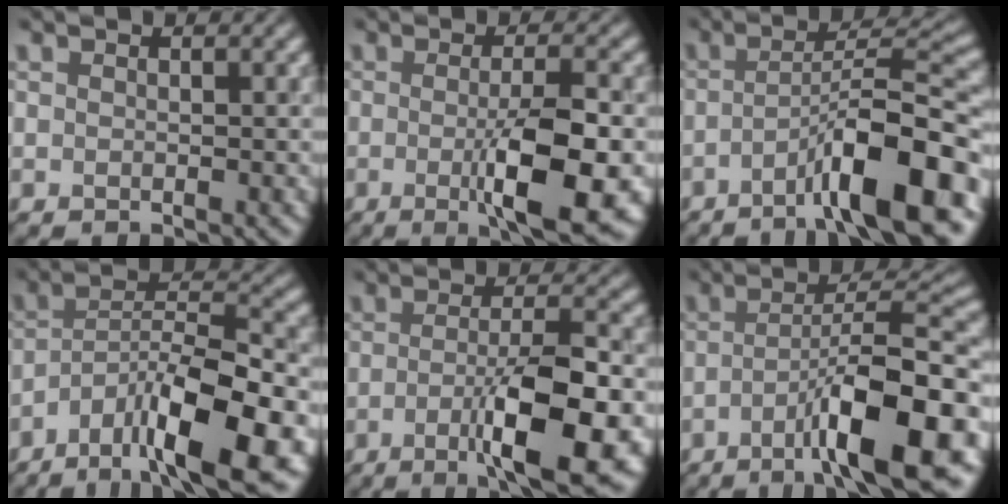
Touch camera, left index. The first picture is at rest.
{"total": 7.6, "force": [-1.7, 1.6, 7.2], "torque": [-0.111, -0.009, -0.024]}
{"total": 10.2, "force": [-4.9, 2.0, 8.8], "torque": [-0.124, 0.022, -0.084]}
{"total": 11.4, "force": [-6.3, 2.9, 9.1], "torque": [-0.145, 0.008, -0.108]}
{"total": 9.0, "force": [-3.2, 1.8, 8.2], "torque": [-0.125, 0.002, -0.056]}
{"total": 11.1, "force": [-4.7, 2.3, 9.8], "torque": [-0.140, 0.014, -0.078]}